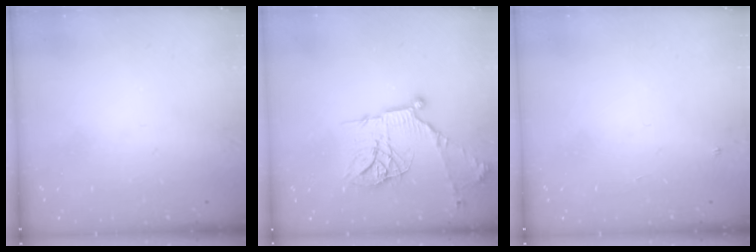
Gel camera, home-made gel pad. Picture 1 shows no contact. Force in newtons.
{"total": 18.9, "press": 18.8, "slide": 1.9}
{"total": 2.7, "press": 2.7, "slide": 0.4}